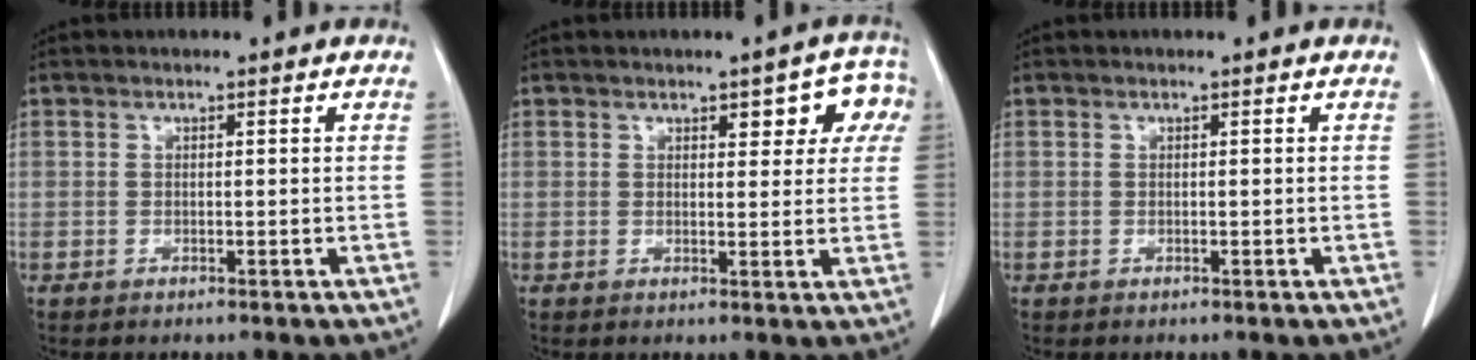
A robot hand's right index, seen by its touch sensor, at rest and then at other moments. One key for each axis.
{"total": 6.0, "fx": 2.5, "fy": 2.6, "fz": 4.7, "tx": -0.038, "ty": 0.018, "tz": 0.025}
{"total": 0.0}